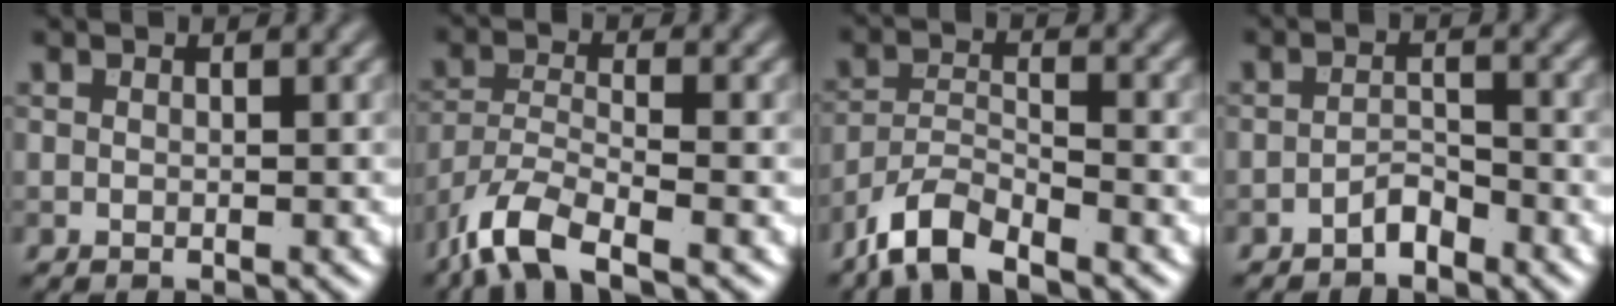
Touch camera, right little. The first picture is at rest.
{"total": 6.4, "force": [-4.6, 1.8, 4.1], "torque": [-0.081, -0.009, -0.098]}
{"total": 5.1, "force": [-4.1, 1.4, 2.7], "torque": [-0.049, -0.003, -0.087]}
{"total": 1.7, "force": [-1.4, 0.6, 0.8], "torque": [-0.012, 0.007, -0.029]}